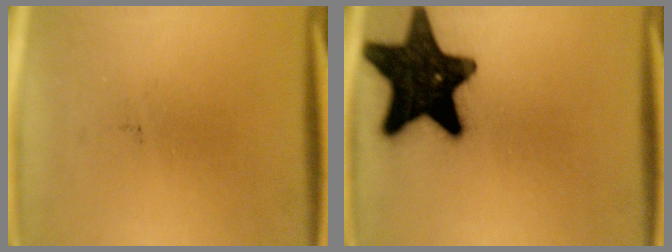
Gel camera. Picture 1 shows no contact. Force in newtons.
{"total": 19.5}